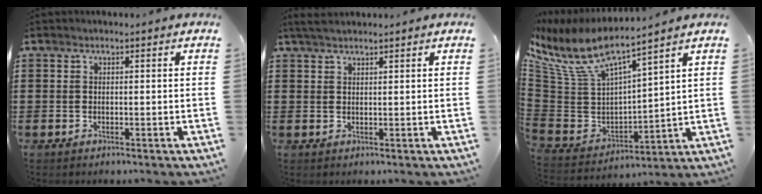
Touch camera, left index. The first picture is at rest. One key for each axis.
{"total": 2.1, "fx": 1.8, "fy": 0.4, "fz": 1.0, "tx": -0.024, "ty": 0.003, "tz": 0.035}
{"total": 9.5, "fx": 6.6, "fy": 2.4, "fz": 6.4, "tx": -0.160, "ty": -0.049, "tz": 0.111}